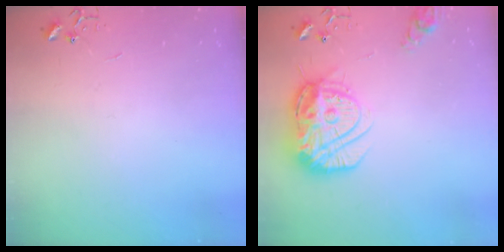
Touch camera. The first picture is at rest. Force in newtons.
{"total": 19.4, "press": 19.3, "slide": 1.7}